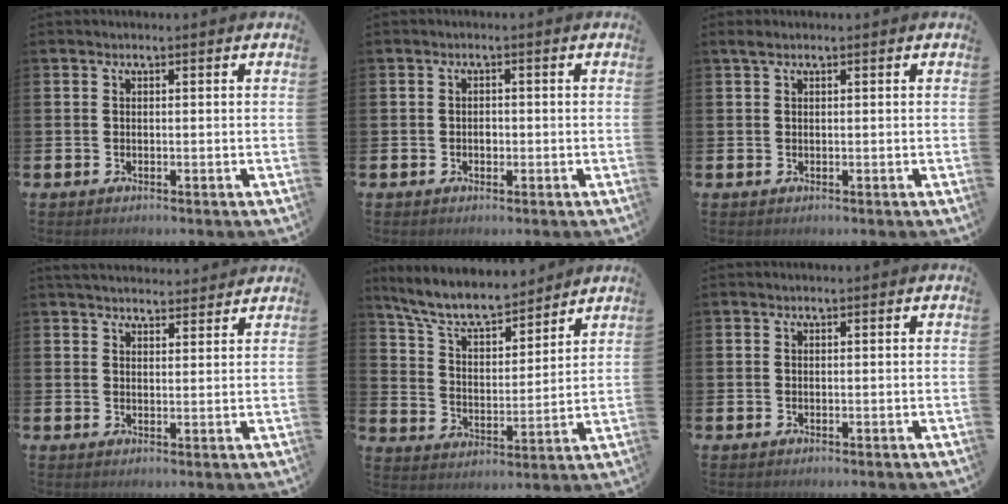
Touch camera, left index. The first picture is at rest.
{"total": 1.1, "force": [-0.2, 0.9, 0.6], "torque": [-0.004, 0.002, -0.006]}
{"total": 1.0, "force": [0.6, 0.4, 0.7], "torque": [-0.013, 0.004, 0.009]}
{"total": 3.9, "force": [3.9, 0.6, 0.3], "torque": [-0.015, -0.020, 0.072]}
{"total": 8.6, "force": [7.8, 2.1, 2.9], "torque": [-0.096, -0.045, 0.139]}
{"total": 0.0}